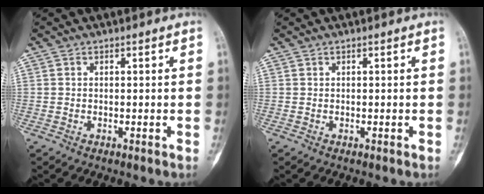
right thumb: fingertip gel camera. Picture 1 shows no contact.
{"total": 0.0}